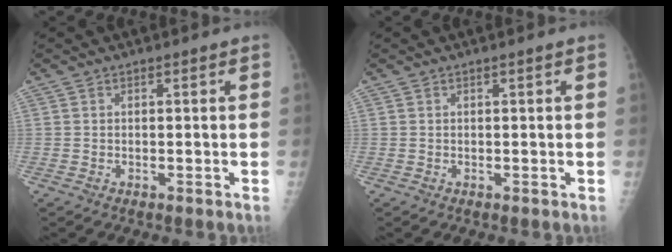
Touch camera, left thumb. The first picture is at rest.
{"total": 0.0}